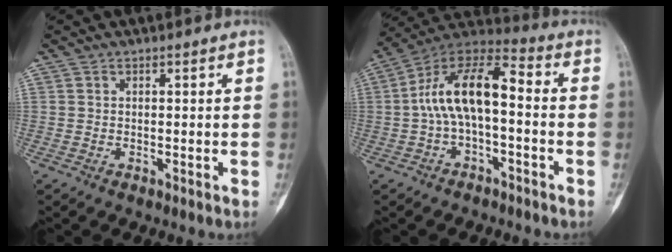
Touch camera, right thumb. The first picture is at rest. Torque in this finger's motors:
{"motor_torque": [0.18, 0.26, 1.01, -0.29, 0.13]}